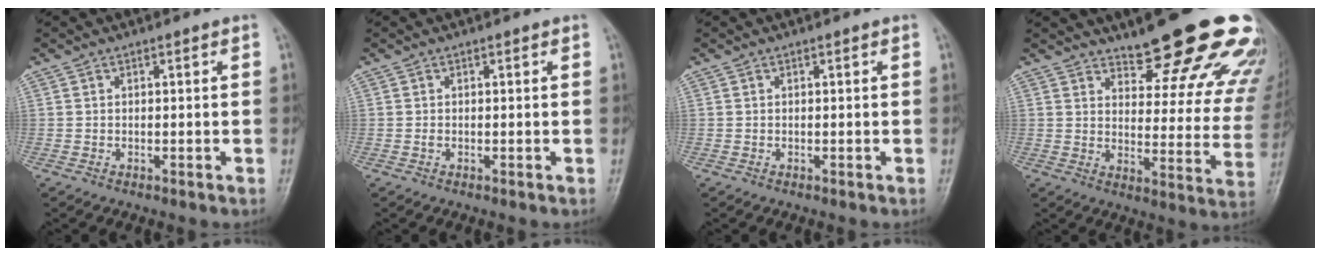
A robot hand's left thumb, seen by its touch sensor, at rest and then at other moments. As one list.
[{"total": 0.5, "force": [0.1, 0.3, 0.4], "torque": [-0.004, 0.000, -0.001]}, {"total": 0.0}, {"total": 21.8, "force": [17.1, 6.1, 12.0], "torque": [-0.110, -0.115, 0.211]}]